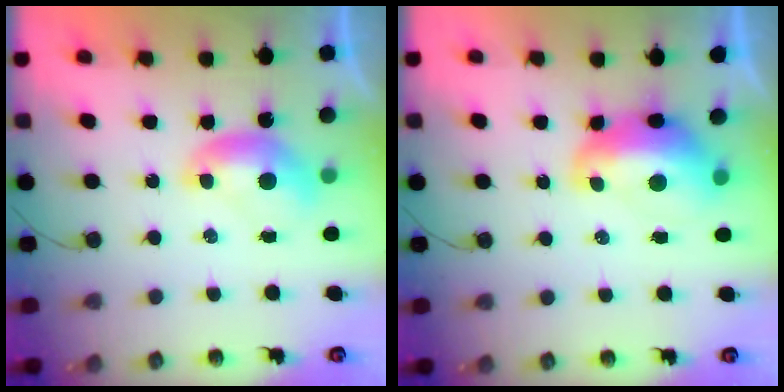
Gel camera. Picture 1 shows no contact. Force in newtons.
{"total": 4.3, "press": 4.2, "slide": 0.8}